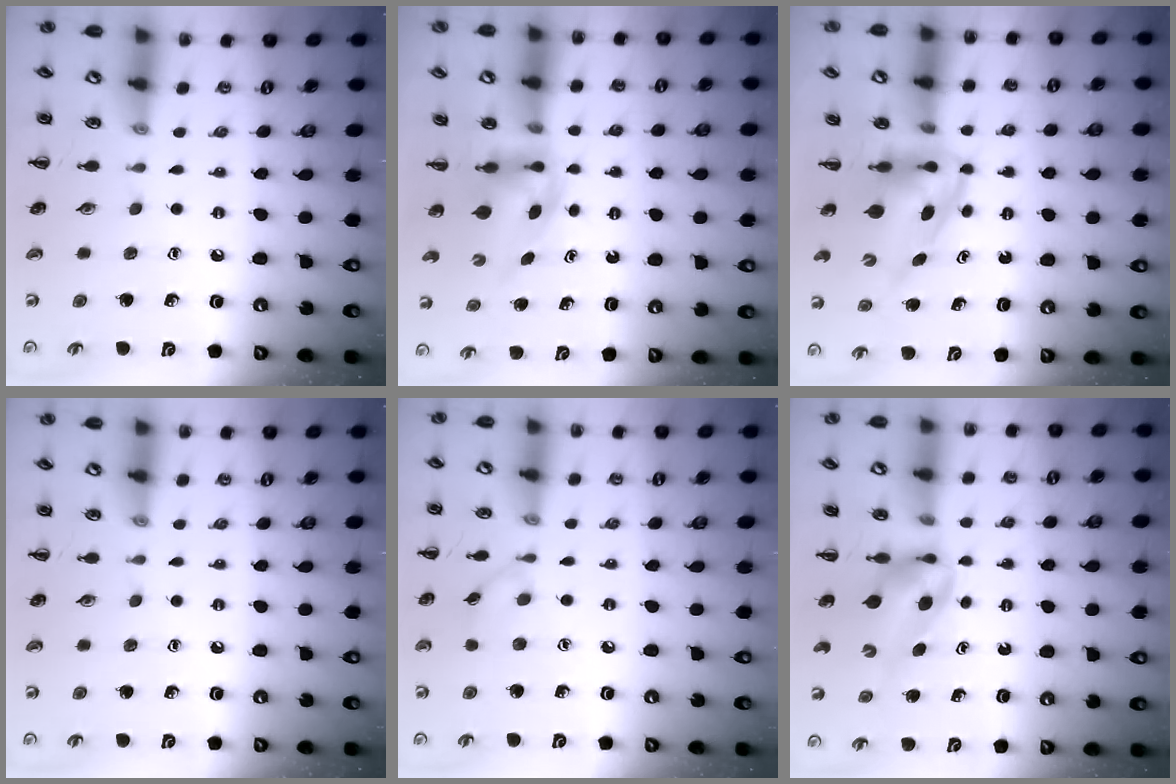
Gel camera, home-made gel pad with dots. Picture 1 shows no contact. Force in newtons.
{"total": 3.6, "press": 3.5, "slide": 0.5}
{"total": 3.9, "press": 3.8, "slide": 0.7}
{"total": 0.0}
{"total": 3.1, "press": 2.8, "slide": 1.2}
{"total": 4.7, "press": 4.6, "slide": 0.8}